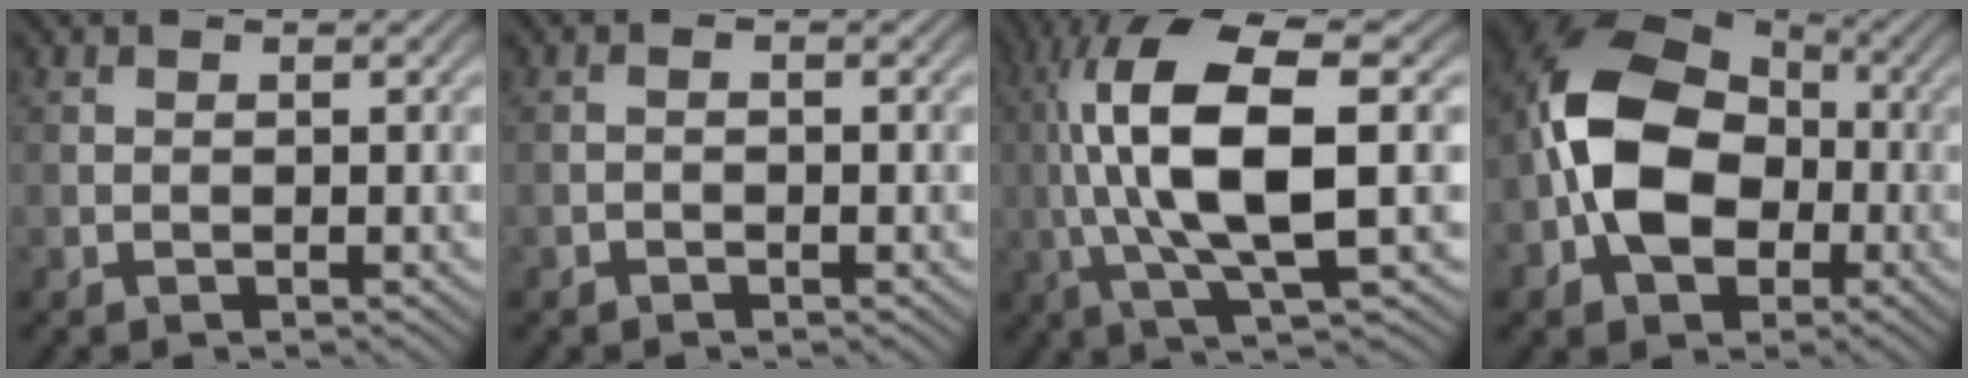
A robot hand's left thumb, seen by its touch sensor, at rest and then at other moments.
{"total": 0.6, "force": [-0.4, 0.3, 0.4], "torque": [-0.005, 0.002, -0.009]}
{"total": 13.6, "force": [0.8, 3.7, 13.0], "torque": [-0.271, 0.014, 0.017]}
{"total": 12.9, "force": [-1.9, 9.3, 8.7], "torque": [-0.181, 0.005, -0.053]}